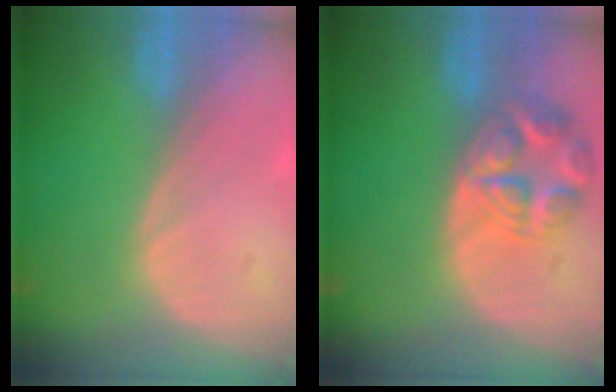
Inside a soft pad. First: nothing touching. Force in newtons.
{"total": 7.9, "press": 7.0, "slide": 3.6}